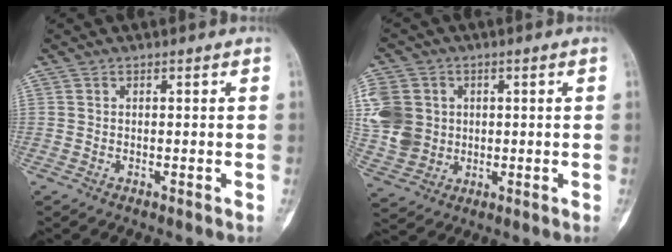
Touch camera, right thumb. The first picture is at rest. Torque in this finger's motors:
{"motor_torque": [1.29, 1.28, 0.34, -0.17, 0.08]}